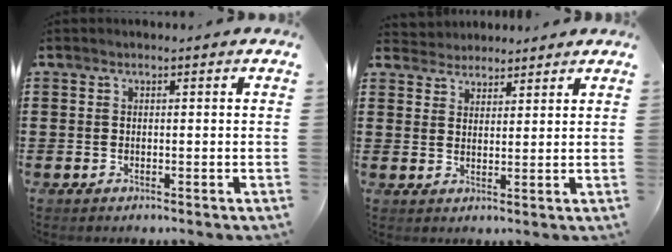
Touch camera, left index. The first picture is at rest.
{"total": 3.0, "force": [2.8, 0.8, -0.5], "torque": [-0.001, -0.003, 0.055]}